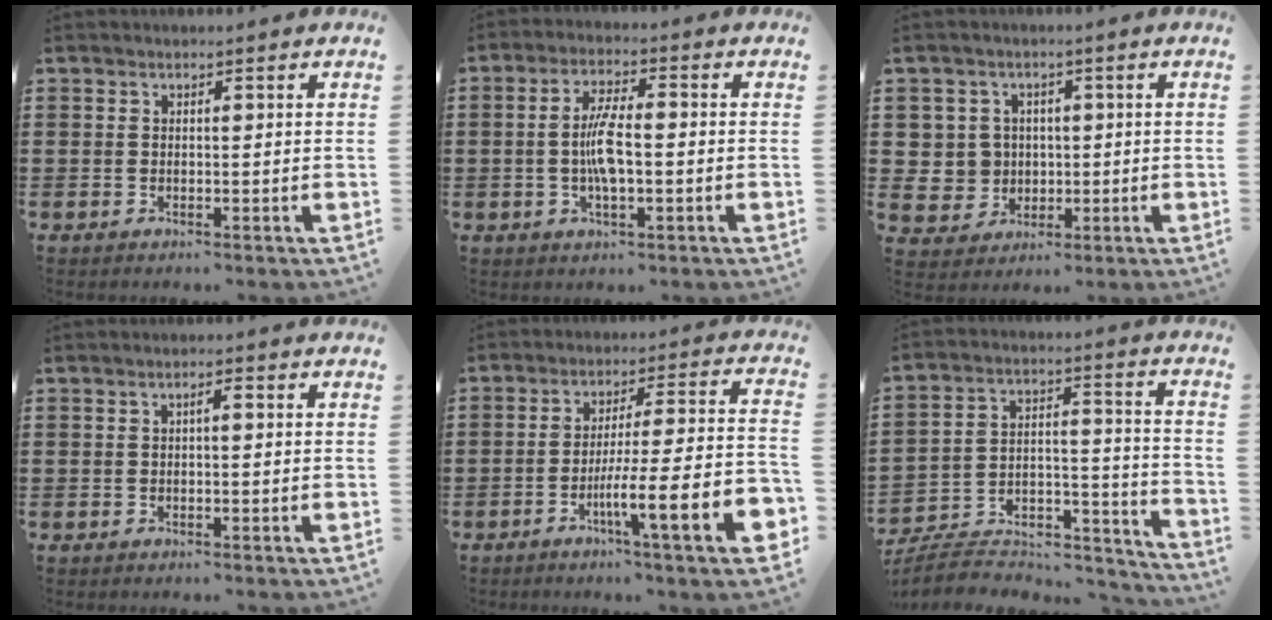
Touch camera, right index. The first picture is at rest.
{"total": 6.3, "force": [-0.7, 1.9, 6.0], "torque": [-0.128, -0.001, -0.021]}
{"total": 4.4, "force": [0.3, 4.4, 0.6], "torque": [-0.035, 0.014, 0.004]}
{"total": 1.3, "force": [0.0, 0.3, 1.2], "torque": [-0.024, 0.004, -0.001]}
{"total": 12.3, "force": [-5.3, 1.4, 11.0], "torque": [-0.191, -0.017, -0.096]}
{"total": 6.1, "force": [-5.2, 2.5, 2.0], "torque": [-0.036, 0.005, -0.101]}